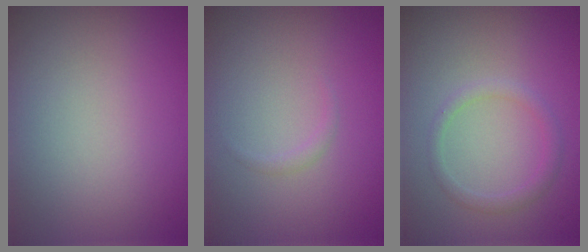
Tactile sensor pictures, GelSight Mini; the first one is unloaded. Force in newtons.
{"total": 0.6, "press": 0.5, "slide": 0.1}
{"total": 1.4, "press": 1.4, "slide": 0.1}